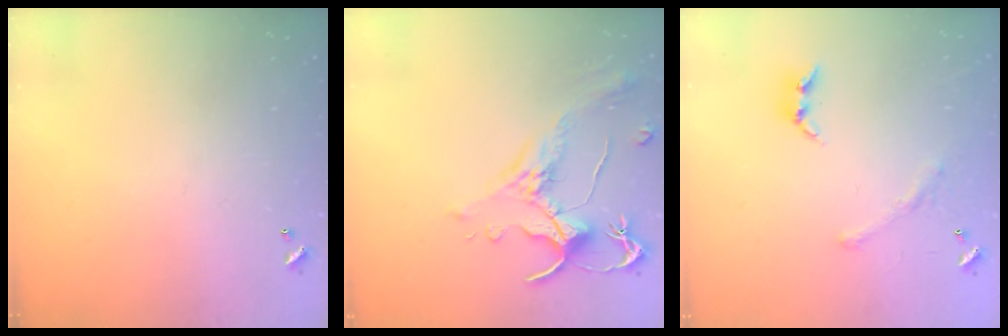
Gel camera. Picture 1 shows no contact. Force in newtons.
{"total": 1.5, "press": 1.0, "slide": 1.1}
{"total": 1.6, "press": 1.1, "slide": 1.1}